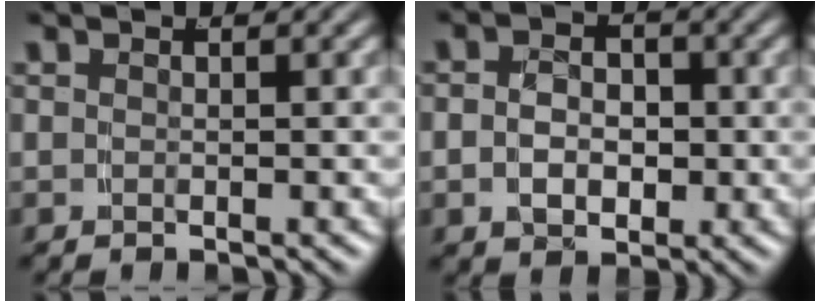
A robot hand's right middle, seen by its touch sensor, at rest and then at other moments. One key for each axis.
{"total": 3.5, "fx": -0.5, "fy": 2.6, "fz": 2.4, "tx": -0.042, "ty": -0.010, "tz": -0.002}